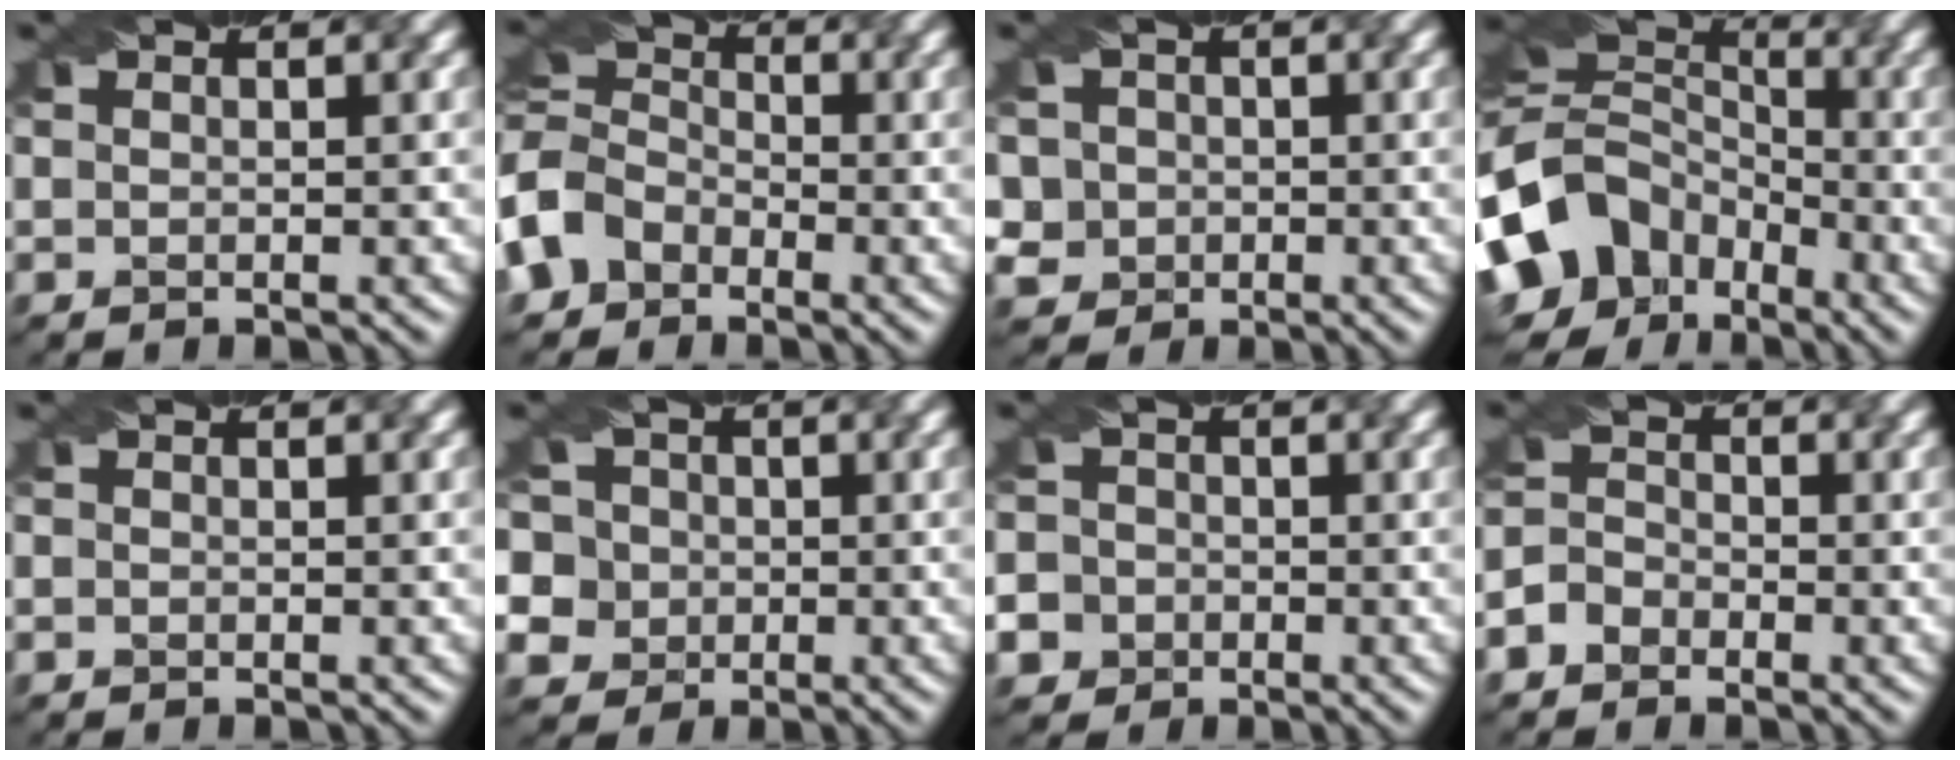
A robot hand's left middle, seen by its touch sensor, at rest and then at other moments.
{"total": 5.2, "force": [-2.8, 3.8, 2.2], "torque": [-0.049, 0.021, -0.071]}
{"total": 5.5, "force": [1.0, 5.1, 1.9], "torque": [-0.040, 0.035, -0.005]}
{"total": 12.2, "force": [-5.4, 9.6, 5.2], "torque": [-0.144, -0.001, -0.102]}
{"total": 0.7, "force": [-0.1, 0.6, 0.3], "torque": [0.000, 0.011, -0.011]}
{"total": 9.2, "force": [-0.1, 8.4, 3.7], "torque": [-0.071, 0.028, -0.030]}
{"total": 7.6, "force": [-2.7, 6.9, 1.8], "torque": [-0.042, 0.014, -0.075]}
{"total": 2.7, "force": [-2.0, 1.8, 0.5], "torque": [0.007, 0.013, -0.037]}